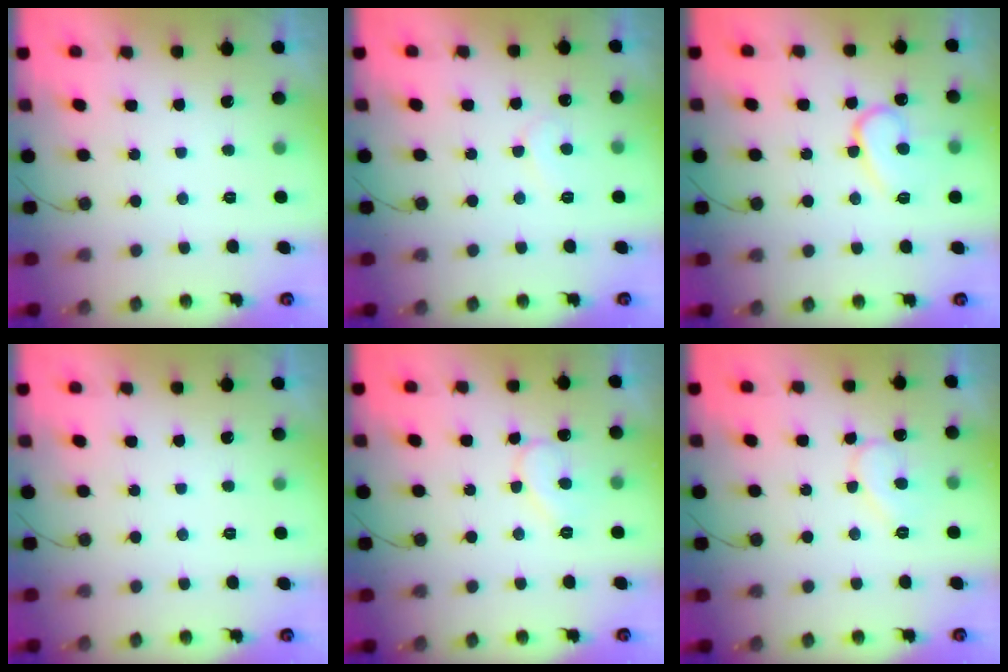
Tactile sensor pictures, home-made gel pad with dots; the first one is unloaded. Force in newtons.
{"total": 5.8, "press": 5.8, "slide": 0.3}
{"total": 11.6, "press": 11.5, "slide": 1.1}
{"total": 0.0}
{"total": 8.6, "press": 8.5, "slide": 0.7}
{"total": 8.6, "press": 8.5, "slide": 0.7}